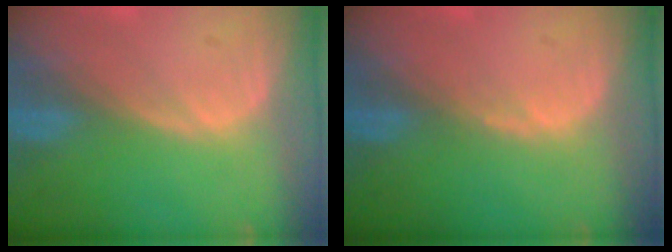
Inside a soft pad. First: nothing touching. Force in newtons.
{"total": 0.6, "press": 0.5, "slide": 0.3}